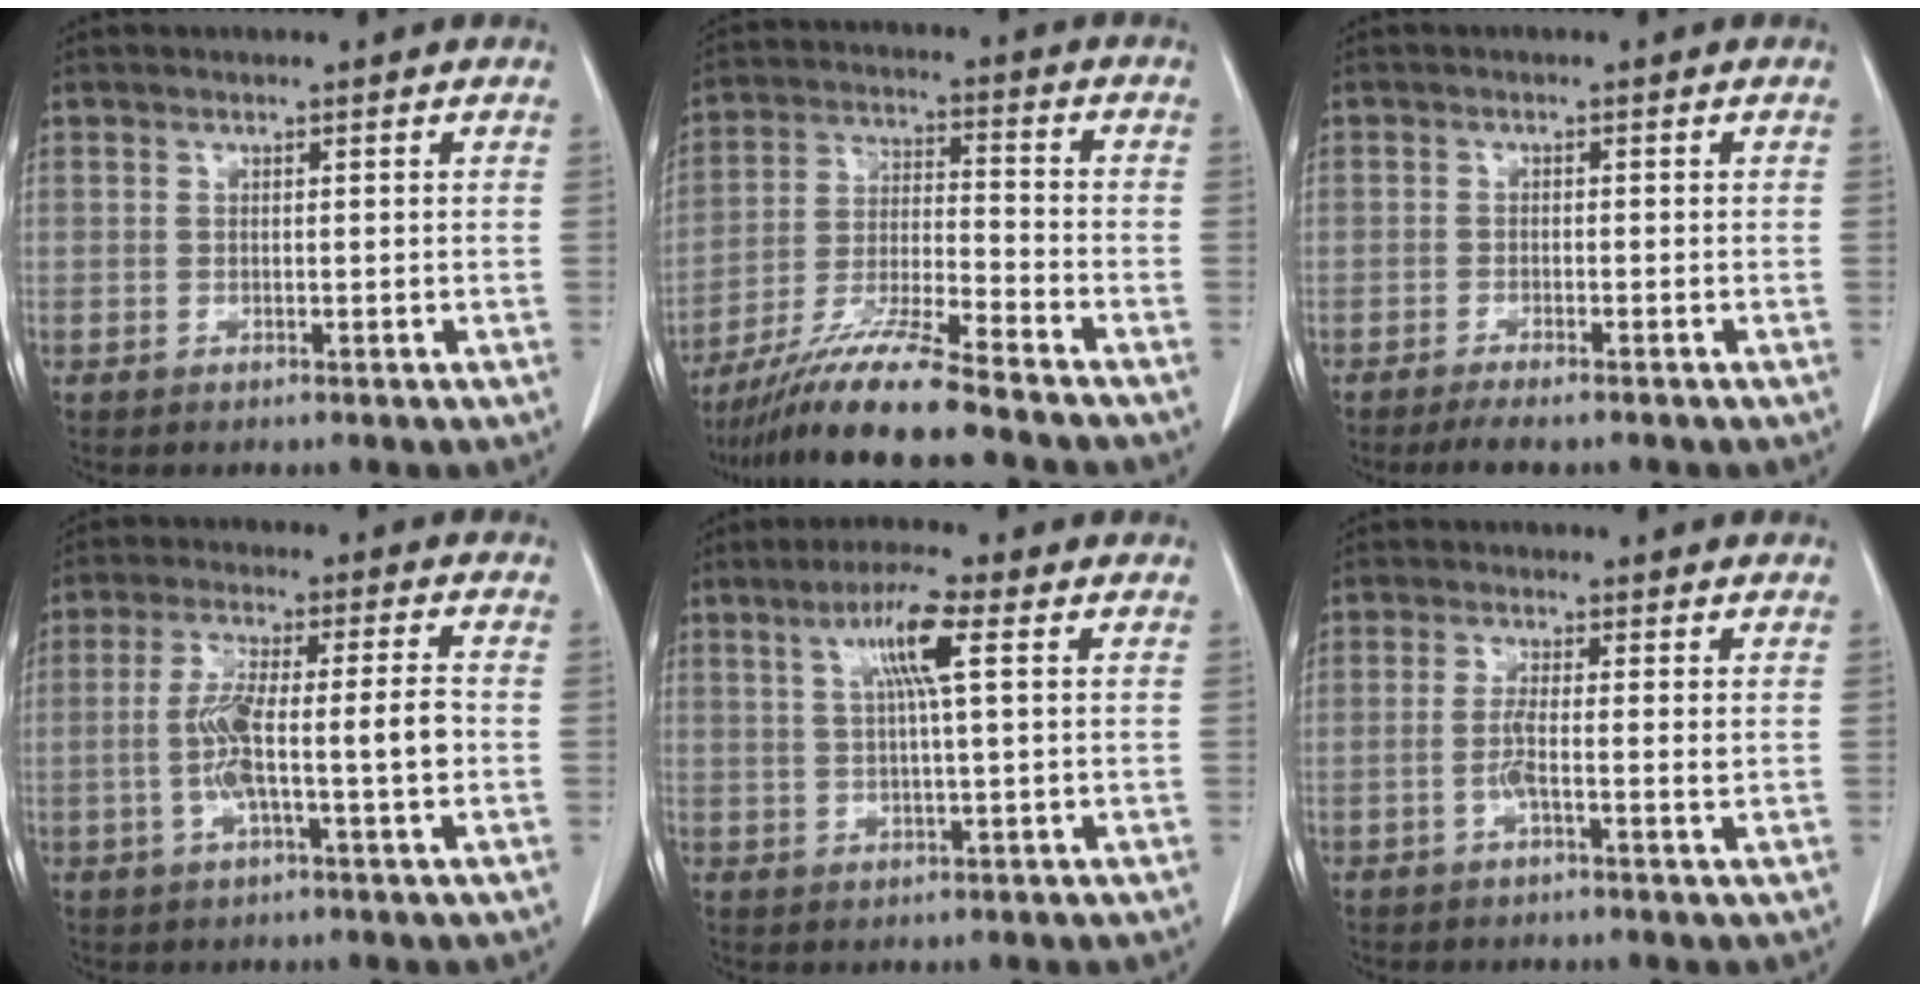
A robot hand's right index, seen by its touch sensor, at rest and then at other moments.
{"total": 13.2, "force": [-10.8, -0.5, 7.5], "torque": [-0.140, -0.019, -0.197]}
{"total": 3.4, "force": [-2.8, 0.4, 1.8], "torque": [-0.025, -0.006, -0.039]}
{"total": 9.2, "force": [-1.5, 0.8, 9.0], "torque": [-0.171, 0.015, -0.028]}
{"total": 6.7, "force": [2.3, -0.1, 6.3], "torque": [-0.115, 0.007, 0.040]}
{"total": 3.0, "force": [-0.5, 0.0, 3.0], "torque": [-0.058, 0.000, -0.012]}